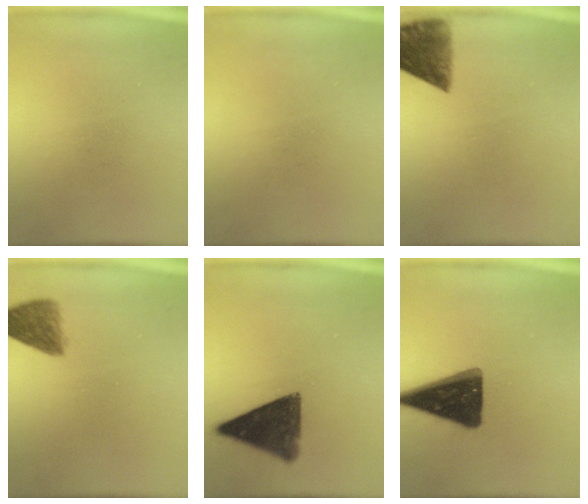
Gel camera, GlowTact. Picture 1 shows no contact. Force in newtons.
{"total": 0.0}
{"total": 8.4}
{"total": 4.6}
{"total": 12.0}
{"total": 15.4}